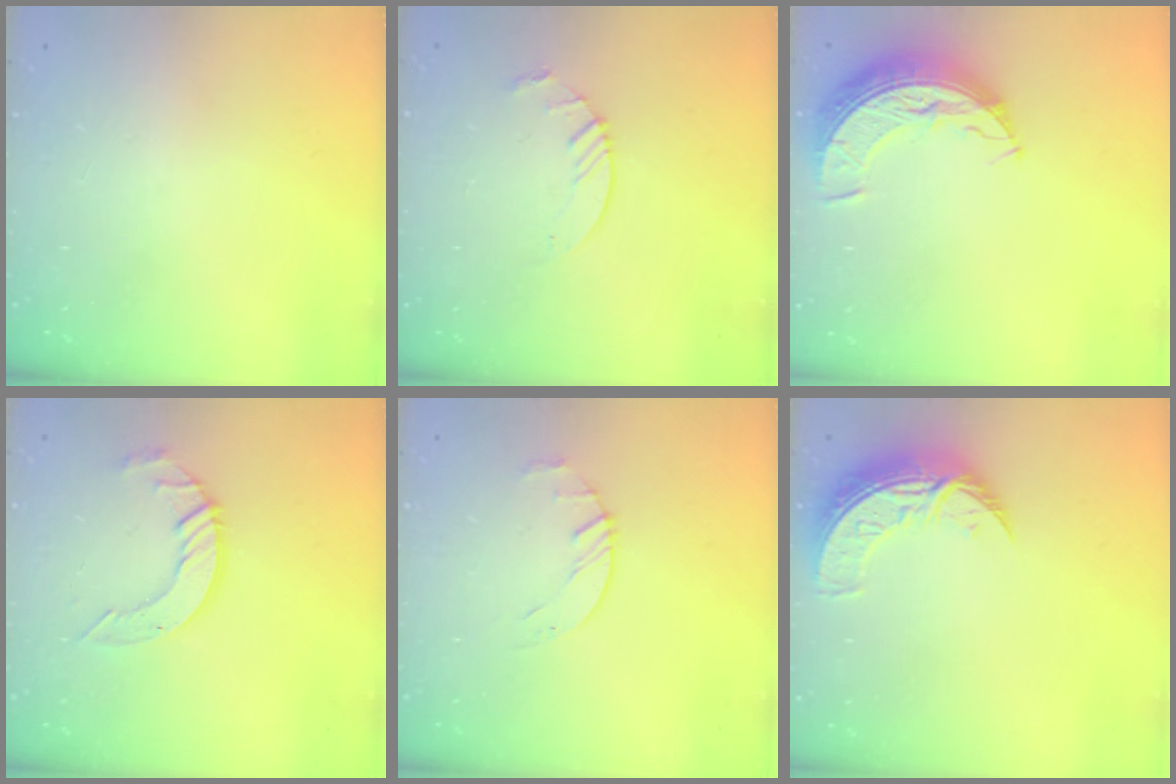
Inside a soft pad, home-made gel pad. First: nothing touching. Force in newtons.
{"total": 4.9, "press": 4.9, "slide": 0.4}
{"total": 10.5, "press": 10.5, "slide": 0.5}
{"total": 8.7, "press": 8.6, "slide": 0.8}
{"total": 2.2, "press": 2.2, "slide": 0.4}
{"total": 9.7, "press": 9.7, "slide": 0.8}